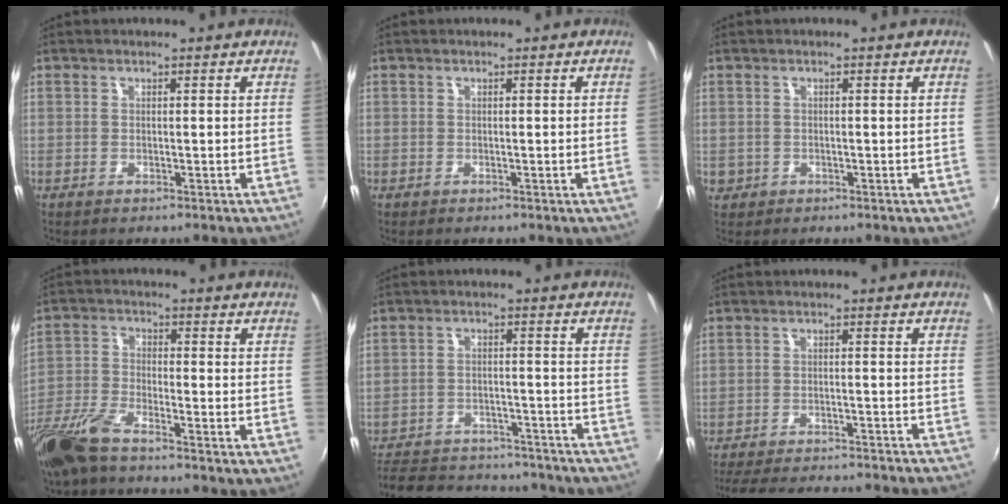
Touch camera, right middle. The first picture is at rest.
{"total": 0.9, "force": [0.1, -0.5, 0.7], "torque": [-0.005, -0.004, 0.002]}
{"total": 2.1, "force": [-0.5, 1.9, 0.6], "torque": [-0.014, -0.004, -0.006]}
{"total": 10.0, "force": [-7.9, 2.3, 5.7], "torque": [-0.133, -0.017, -0.163]}
{"total": 26.1, "force": [-22.0, 9.5, 10.4], "torque": [-0.221, 0.003, -0.281]}
{"total": 20.4, "force": [-18.4, 2.6, 8.5], "torque": [-0.166, -0.021, -0.252]}